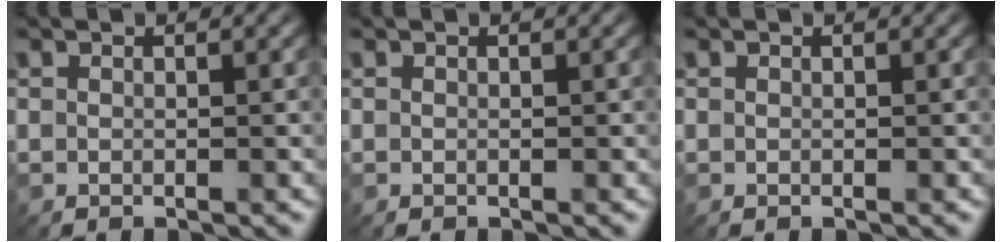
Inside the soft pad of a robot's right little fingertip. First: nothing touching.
{"total": 0.0}
{"total": 0.0}